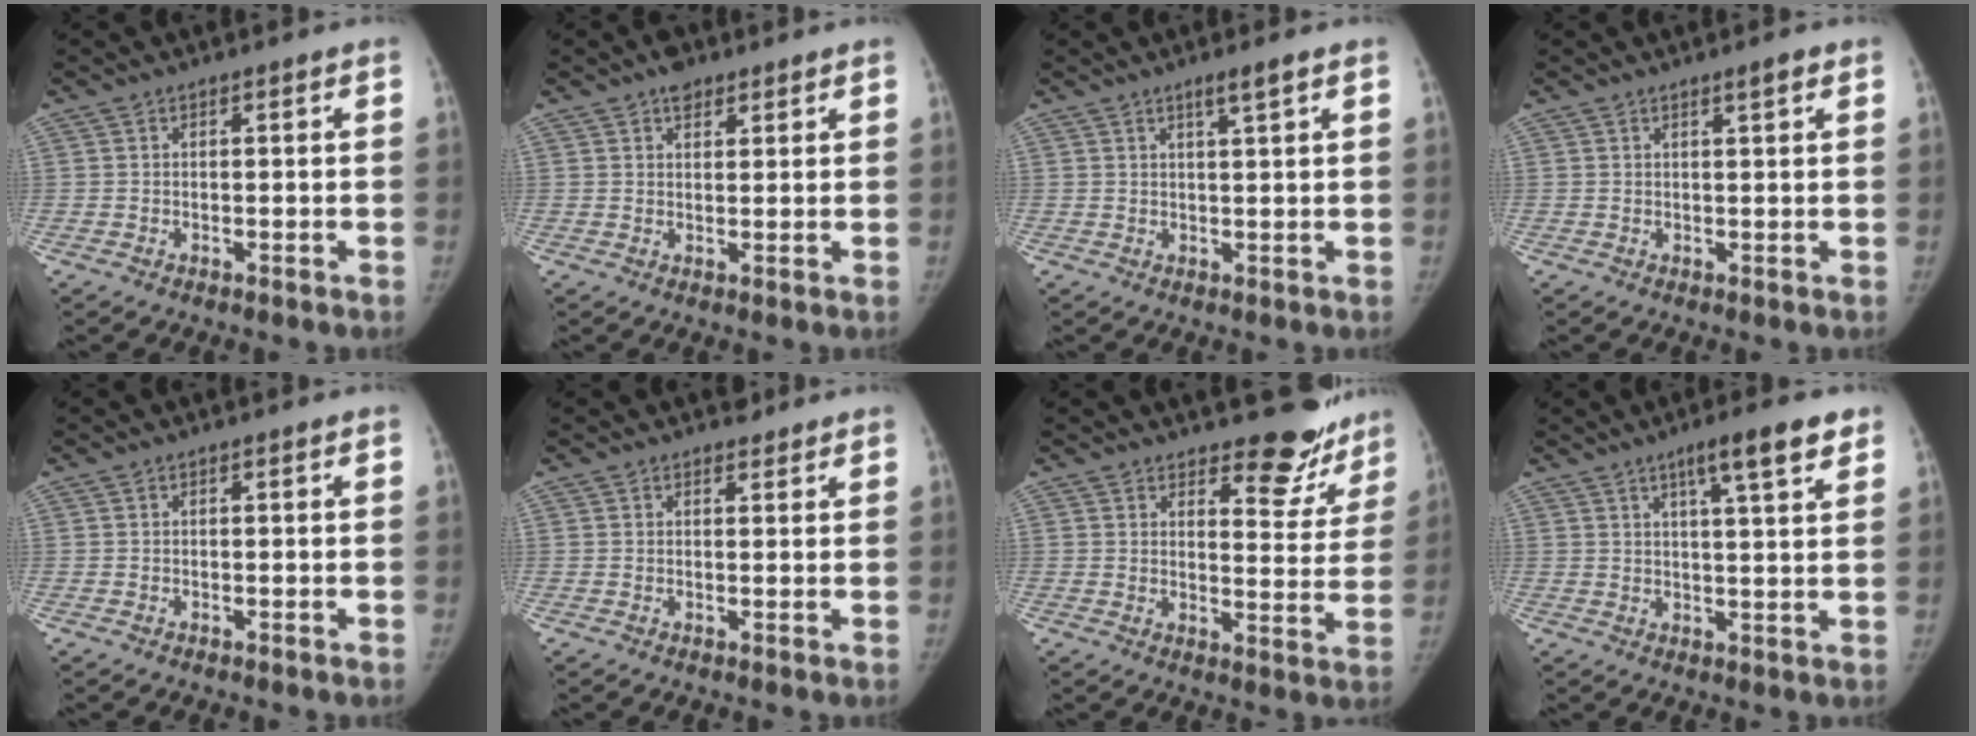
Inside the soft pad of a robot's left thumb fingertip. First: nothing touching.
{"total": 3.6, "force": [2.4, 2.1, 1.7], "torque": [-0.009, -0.010, 0.036]}
{"total": 2.6, "force": [1.6, 0.0, 2.1], "torque": [-0.038, -0.010, 0.029]}
{"total": 1.8, "force": [1.1, 0.2, 1.3], "torque": [-0.020, -0.006, 0.017]}
{"total": 0.0}
{"total": 1.7, "force": [1.4, 0.9, 0.1], "torque": [0.010, -0.009, 0.015]}
{"total": 11.2, "force": [9.6, 4.5, 3.8], "torque": [-0.002, -0.082, 0.112]}
{"total": 8.6, "force": [5.2, 1.4, 6.7], "torque": [-0.090, -0.020, 0.074]}